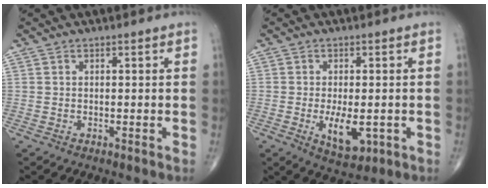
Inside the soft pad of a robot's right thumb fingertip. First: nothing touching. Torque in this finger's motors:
{"motor_torque": [3.93, 1.08, 2.02, -0.74, 0.56]}